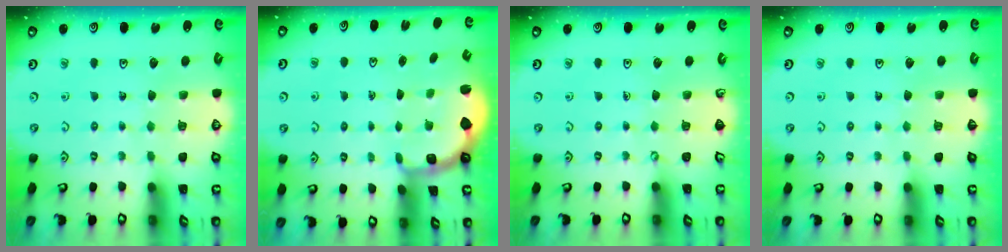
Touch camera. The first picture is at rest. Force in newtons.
{"total": 2.5, "press": 1.1, "slide": 2.2}
{"total": 0.0}
{"total": 0.0}